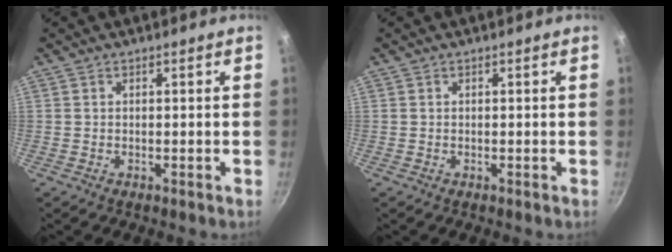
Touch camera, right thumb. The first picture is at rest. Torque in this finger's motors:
{"motor_torque": [0.00, 0.00, 0.00, 0.00, 0.00]}